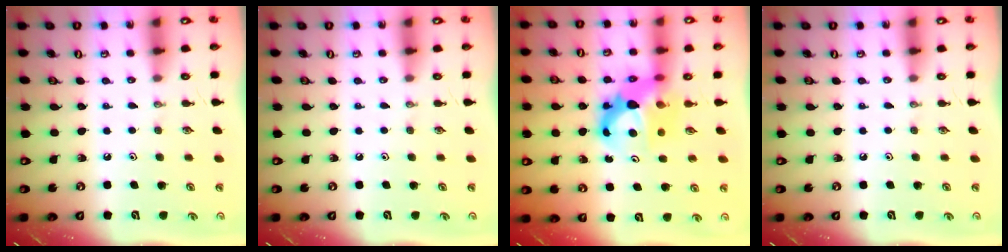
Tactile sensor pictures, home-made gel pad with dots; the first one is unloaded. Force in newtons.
{"total": 0.0}
{"total": 9.3, "press": 9.3, "slide": 0.6}
{"total": 0.0}